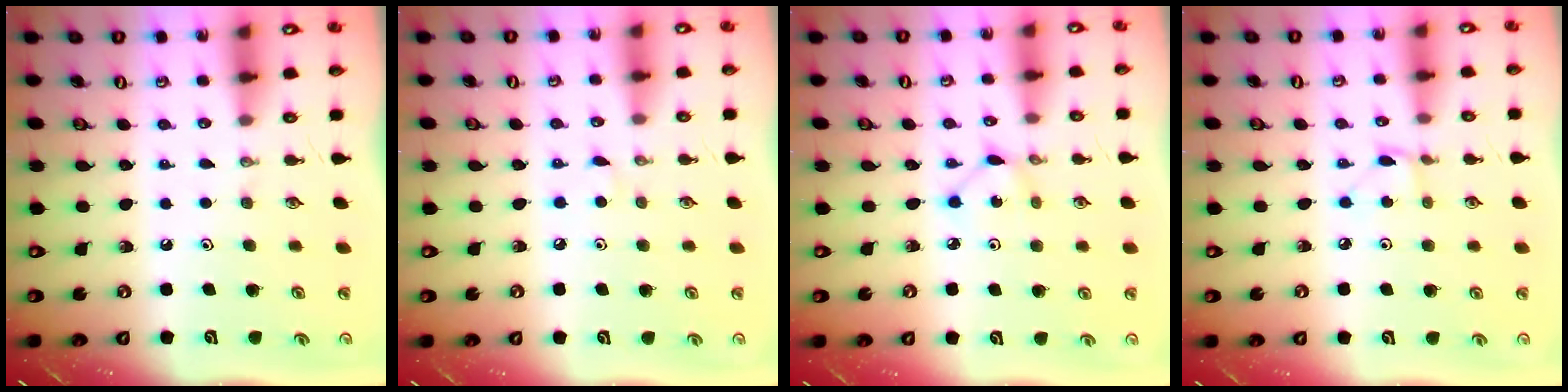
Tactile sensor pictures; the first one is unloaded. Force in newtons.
{"total": 2.7, "press": 2.7, "slide": 0.4}
{"total": 1.5, "press": 1.5, "slide": 0.1}
{"total": 2.4, "press": 2.3, "slide": 0.3}